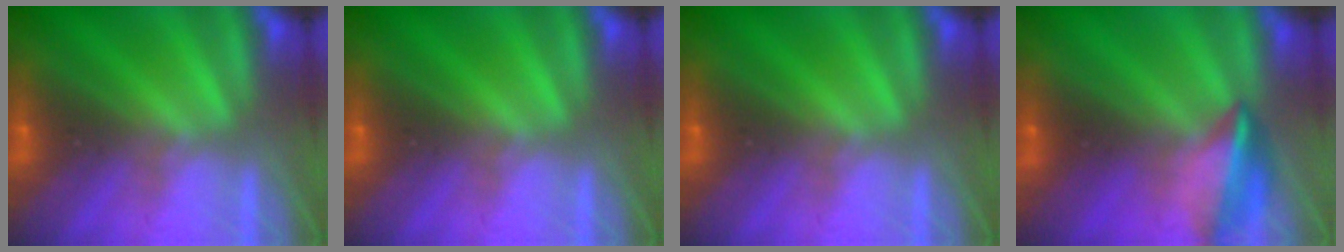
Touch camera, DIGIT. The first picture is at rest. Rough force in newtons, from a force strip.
{"total": 0.0}
{"total": 0.0}
{"total": 8.3}